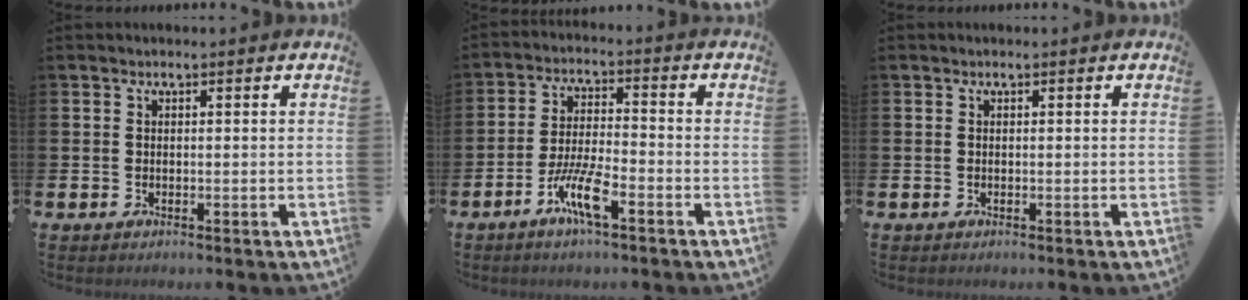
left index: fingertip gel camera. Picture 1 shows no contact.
{"total": 6.5, "force": [-3.3, 1.3, 5.5], "torque": [-0.118, -0.006, -0.062]}
{"total": 0.0}